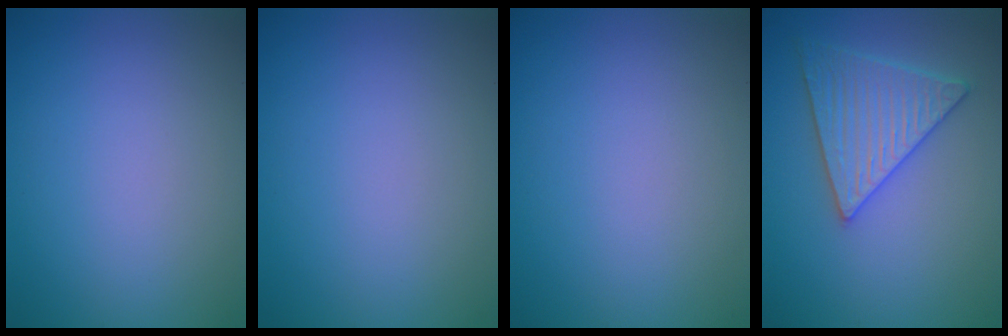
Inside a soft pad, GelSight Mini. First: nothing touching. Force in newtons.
{"total": 0.0}
{"total": 0.0}
{"total": 4.6, "press": 4.2, "slide": 1.9}